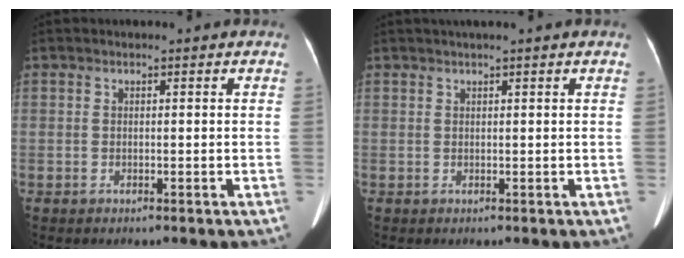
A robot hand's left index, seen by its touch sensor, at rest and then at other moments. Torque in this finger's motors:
{"motor_torque": [0.39, -0.35, 0.02, 0.08]}